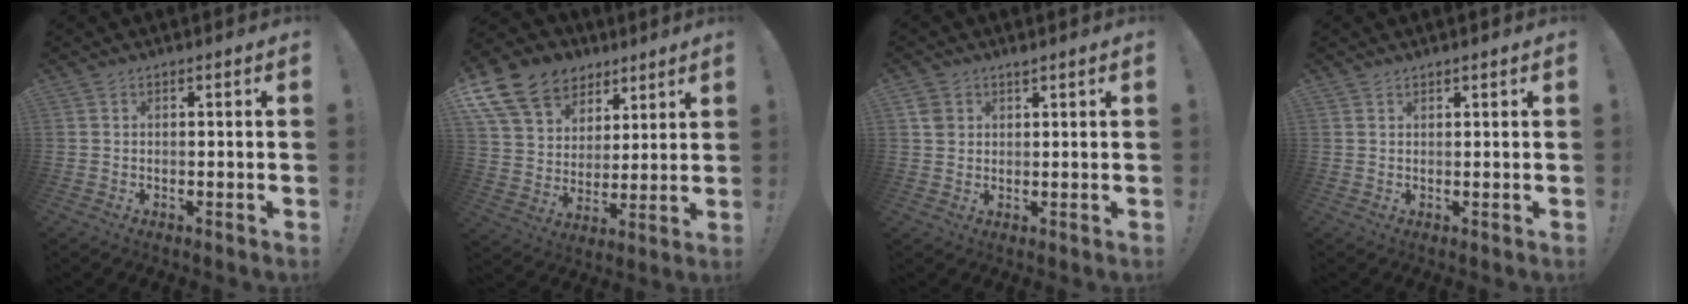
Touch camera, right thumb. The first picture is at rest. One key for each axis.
{"total": 15.5, "fx": 9.0, "fy": 11.1, "fz": 6.0, "tx": -0.106, "ty": -0.050, "tz": 0.181}
{"total": 2.7, "fx": 1.8, "fy": 1.9, "fz": 0.9, "tx": -0.005, "ty": -0.009, "tz": 0.032}
{"total": 0.9, "fx": 0.9, "fy": 0.2, "fz": 0.2, "tx": 0.000, "ty": -0.003, "tz": 0.017}